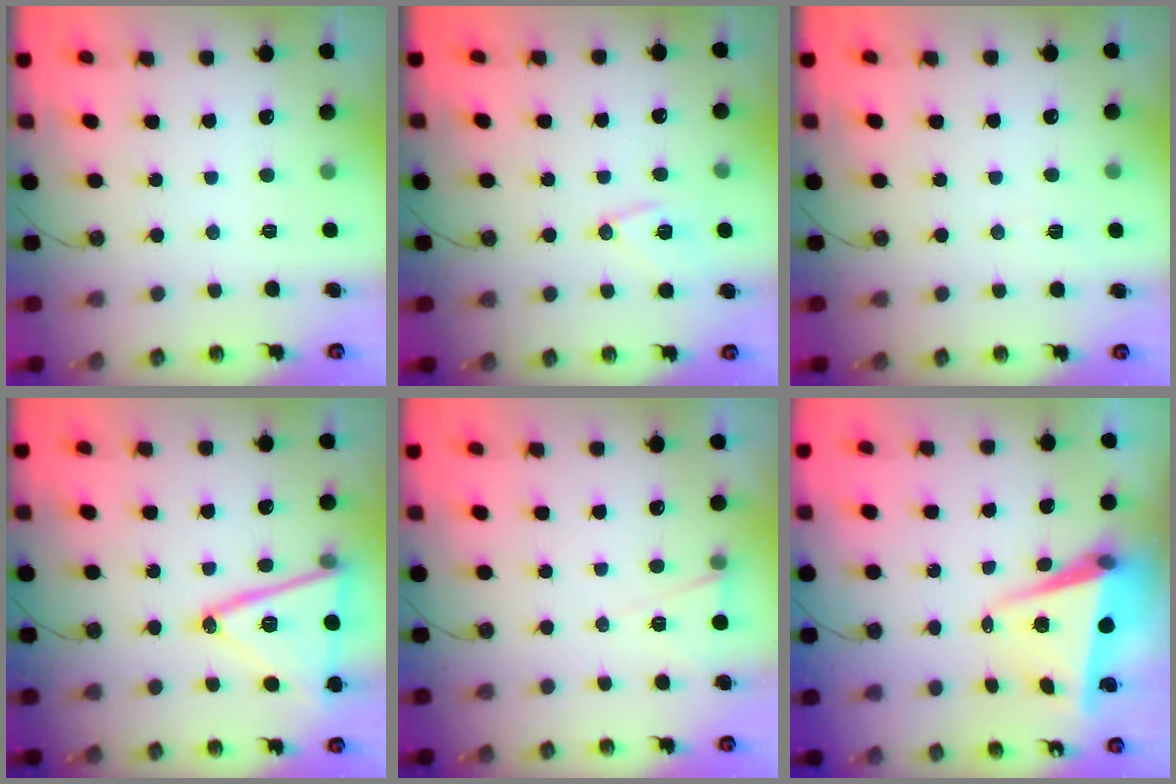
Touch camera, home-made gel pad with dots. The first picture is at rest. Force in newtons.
{"total": 9.9, "press": 9.9, "slide": 1.0}
{"total": 2.3, "press": 1.3, "slide": 1.9}
{"total": 18.5, "press": 18.2, "slide": 3.2}
{"total": 5.2, "press": 3.1, "slide": 4.2}
{"total": 7.3, "press": 7.1, "slide": 1.3}